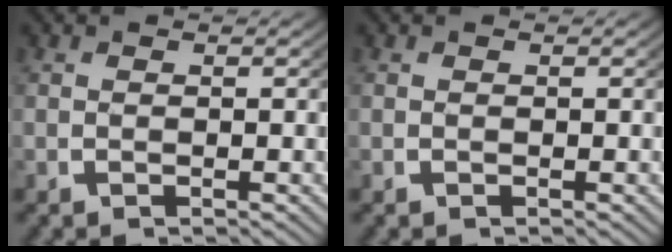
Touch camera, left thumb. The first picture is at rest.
{"total": 0.0}